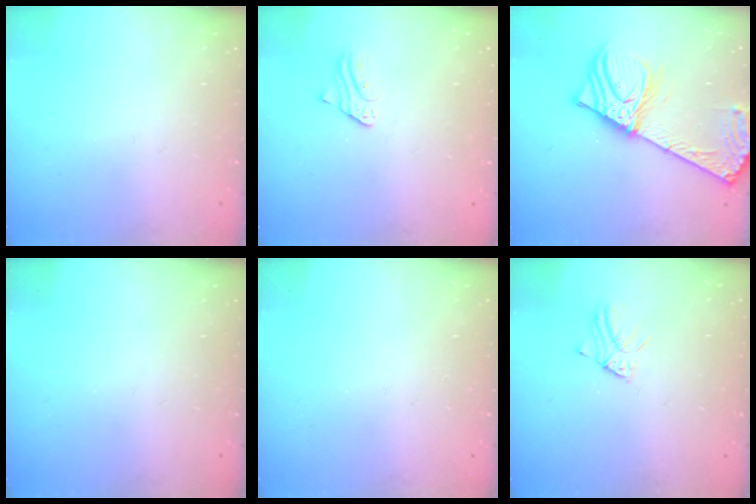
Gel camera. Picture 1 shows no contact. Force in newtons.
{"total": 1.7, "press": 1.7, "slide": 0.3}
{"total": 18.5, "press": 18.2, "slide": 3.7}
{"total": 0.0}
{"total": 0.0}
{"total": 1.8, "press": 1.7, "slide": 0.2}